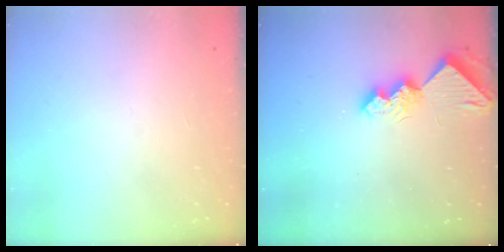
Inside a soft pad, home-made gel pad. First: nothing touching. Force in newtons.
{"total": 9.5, "press": 9.5, "slide": 0.9}